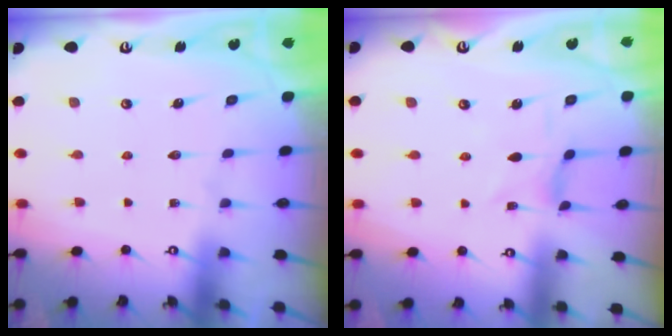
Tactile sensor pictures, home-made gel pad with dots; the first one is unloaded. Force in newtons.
{"total": 1.8, "press": 1.8, "slide": 0.3}